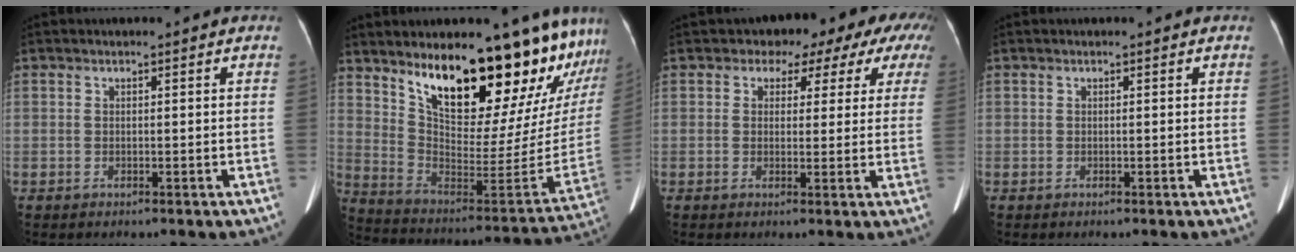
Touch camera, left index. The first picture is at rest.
{"total": 25.9, "force": [19.5, 5.9, 15.9], "torque": [-0.240, -0.074, 0.276]}
{"total": 8.6, "force": [5.0, 5.4, 4.5], "torque": [-0.035, 0.013, 0.034]}
{"total": 0.0}